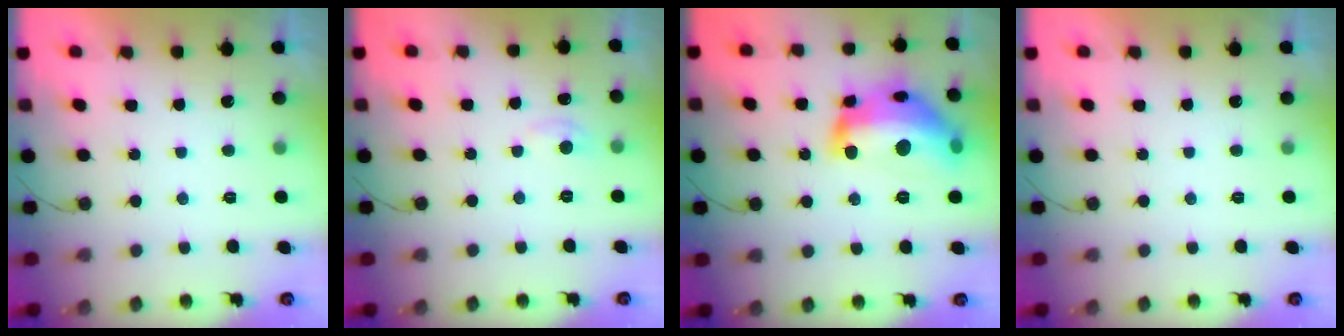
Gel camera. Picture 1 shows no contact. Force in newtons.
{"total": 4.6, "press": 4.6, "slide": 0.7}
{"total": 21.1, "press": 21.0, "slide": 1.5}
{"total": 0.0}